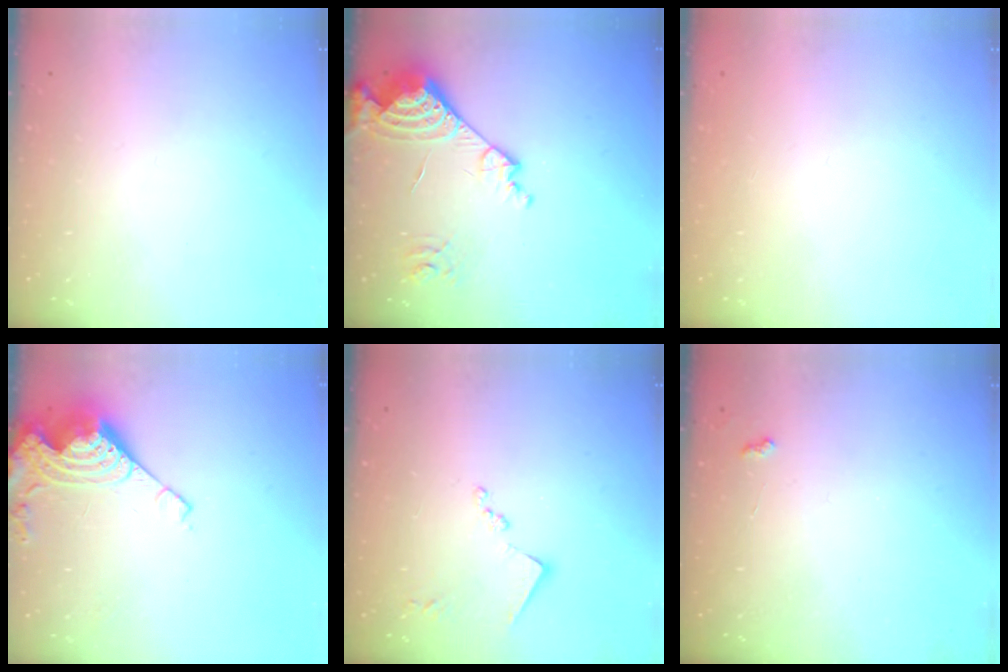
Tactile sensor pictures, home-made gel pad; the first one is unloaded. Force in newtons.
{"total": 14.8, "press": 14.8, "slide": 1.6}
{"total": 1.1, "press": 1.0, "slide": 0.1}
{"total": 12.0, "press": 11.9, "slide": 1.0}
{"total": 9.0, "press": 9.0, "slide": 0.4}
{"total": 4.0, "press": 4.0, "slide": 0.4}